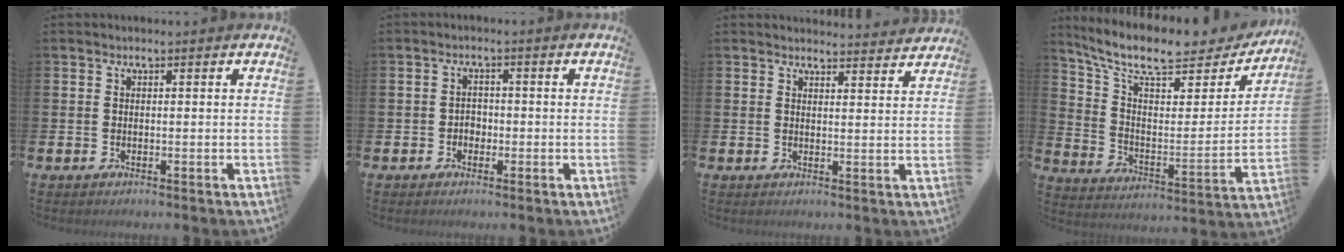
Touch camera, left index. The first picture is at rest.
{"total": 1.8, "force": [-0.8, 1.6, 0.6], "torque": [-0.013, 0.005, -0.018]}
{"total": 3.1, "force": [3.1, 0.3, -0.1], "torque": [0.011, -0.026, 0.054]}
{"total": 10.6, "force": [9.0, 3.3, 4.7], "torque": [-0.121, -0.057, 0.151]}